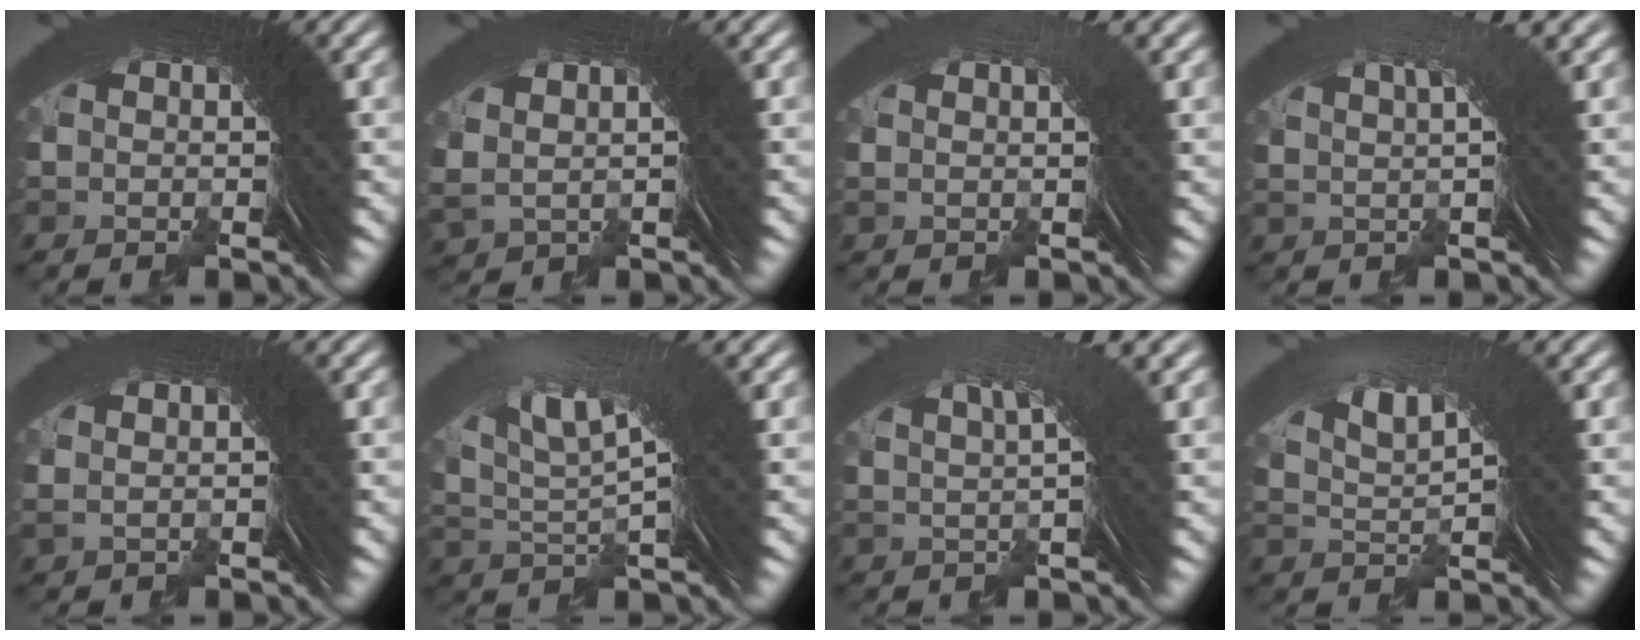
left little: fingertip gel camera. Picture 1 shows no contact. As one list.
[{"total": 1.6, "force": [1.0, 0.7, 1.1], "torque": [-0.020, 0.003, 0.029]}, {"total": 1.4, "force": [0.5, -0.4, 1.2], "torque": [-0.005, 0.021, 0.004]}, {"total": 3.1, "force": [1.7, -0.7, 2.5], "torque": [-0.012, 0.027, 0.026]}, {"total": 0.8, "force": [0.6, -0.4, 0.3], "torque": [0.002, 0.010, 0.014]}, {"total": 5.5, "force": [2.8, 1.2, 4.6], "torque": [-0.075, 0.011, 0.051]}, {"total": 3.9, "force": [2.2, -0.7, 3.2], "torque": [-0.024, 0.025, 0.034]}, {"total": 2.9, "force": [2.0, -0.3, 2.1], "torque": [-0.031, 0.011, 0.039]}]